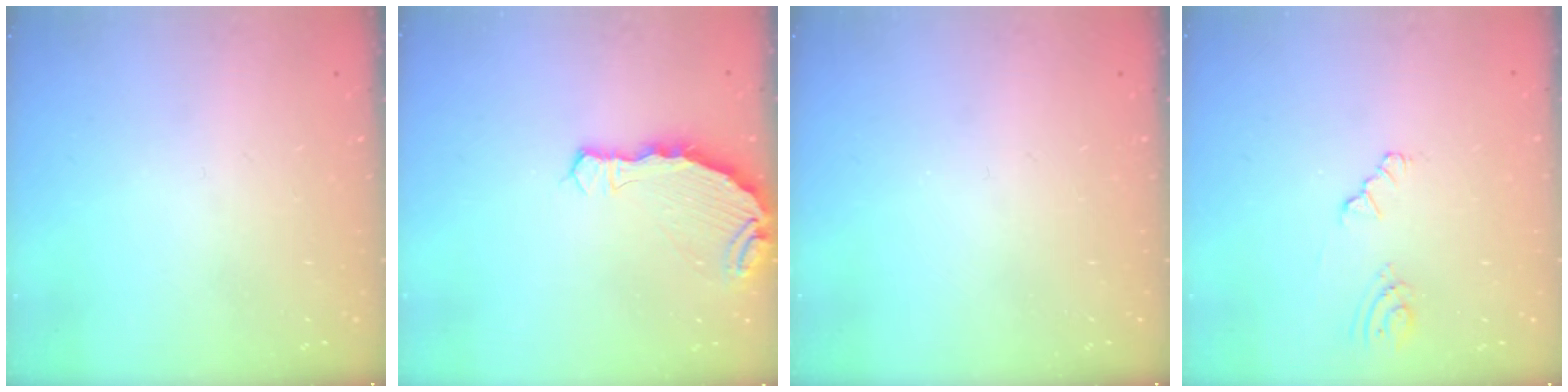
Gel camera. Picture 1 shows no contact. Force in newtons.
{"total": 8.1, "press": 6.7, "slide": 4.5}
{"total": 0.0}
{"total": 3.7, "press": 3.7, "slide": 0.5}